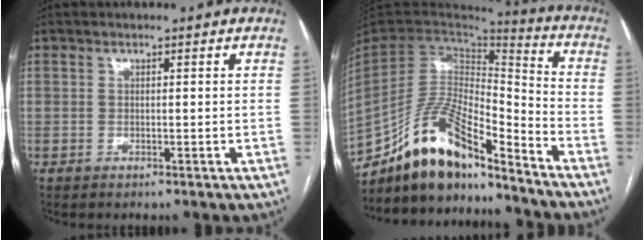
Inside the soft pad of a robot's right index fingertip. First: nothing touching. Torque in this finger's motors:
{"motor_torque": [0.97, -1.17, 0.66, 0.17]}